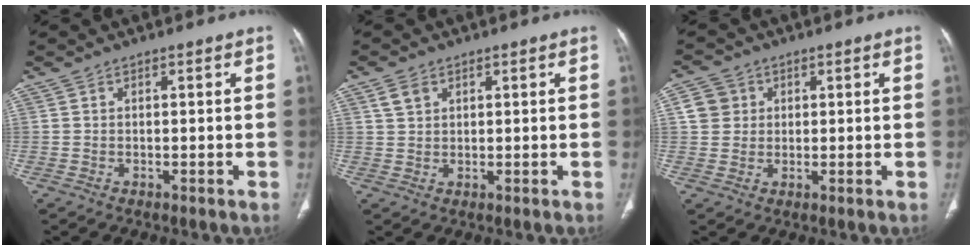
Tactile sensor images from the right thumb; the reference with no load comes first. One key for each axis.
{"total": 2.8, "fx": 1.5, "fy": 2.0, "fz": 1.4, "tx": -0.023, "ty": -0.001, "tz": 0.033}
{"total": 4.9, "fx": 1.2, "fy": 4.6, "fz": 1.3, "tx": -0.008, "ty": 0.005, "tz": 0.020}